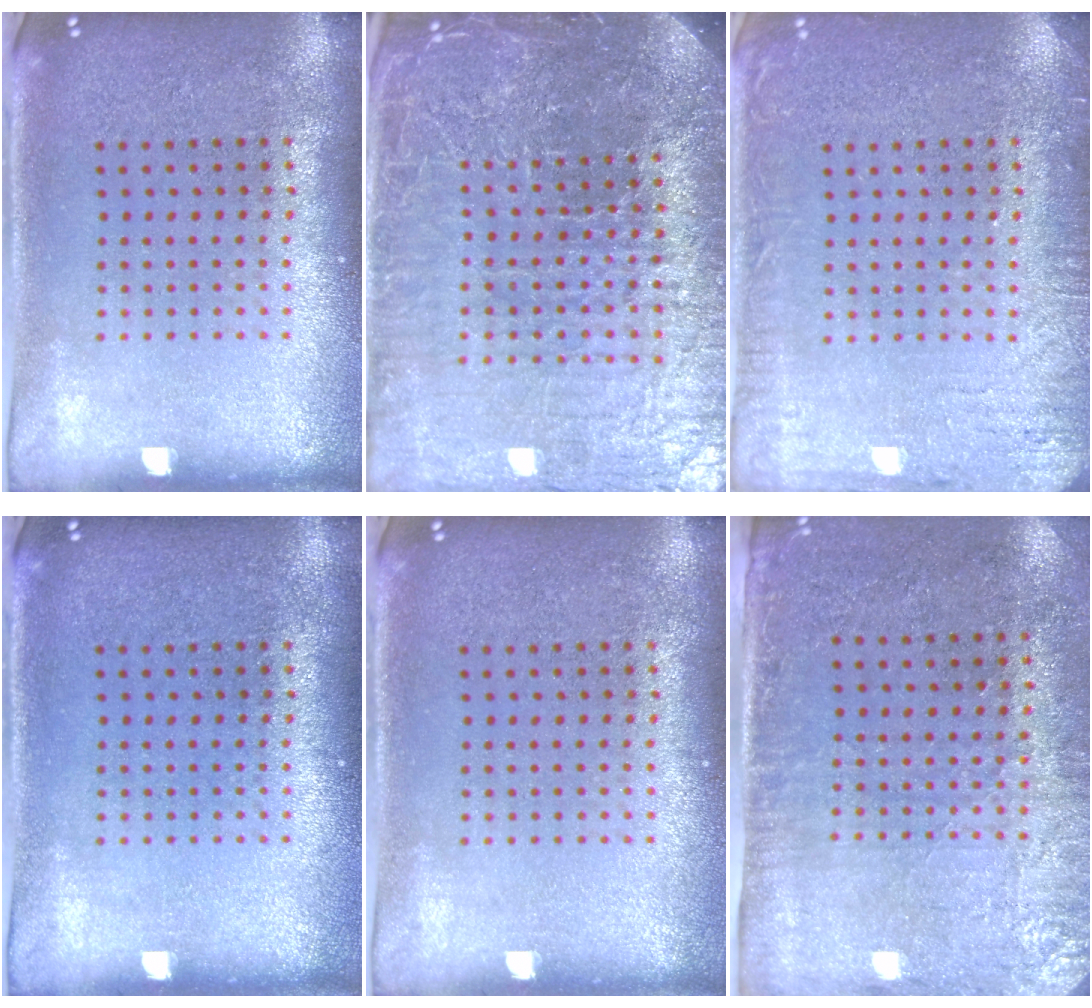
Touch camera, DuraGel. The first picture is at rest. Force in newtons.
{"total": 6.2, "press": 5.6, "slide": 2.8}
{"total": 3.2, "press": 3.2, "slide": 0.4}
{"total": 0.0}
{"total": 0.0}
{"total": 2.8, "press": 2.4, "slide": 1.4}